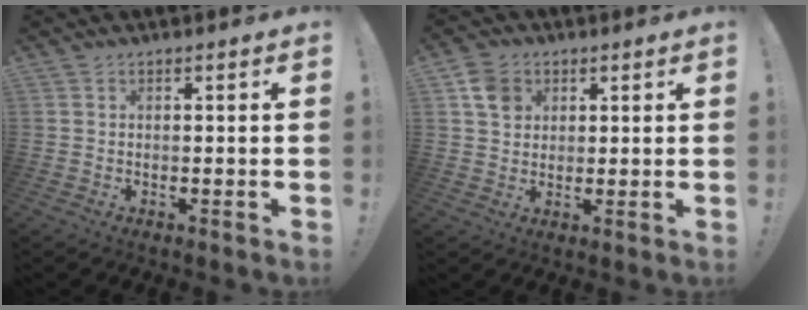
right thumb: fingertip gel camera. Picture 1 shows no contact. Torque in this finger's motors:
{"motor_torque": [0.42, 1.03, 0.35, -0.24, -0.01]}